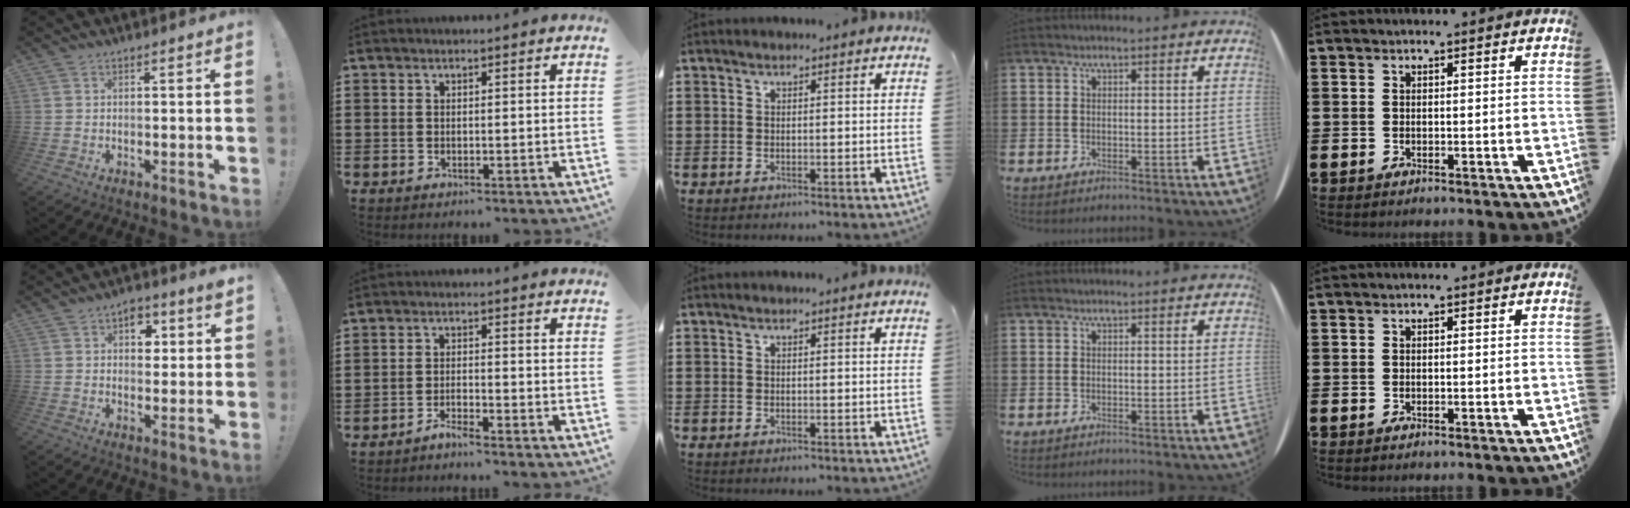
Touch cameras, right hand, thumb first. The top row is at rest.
{"thumb": {"total": 6.1, "force": [2.6, 4.2, 3.5], "torque": [-0.032, -0.010, 0.039]}, "index": {"total": 1.9, "force": [-1.8, -0.3, 0.3], "torque": [-0.006, 0.004, -0.036]}}